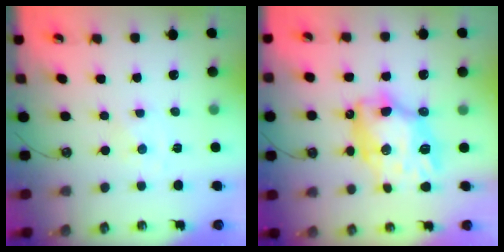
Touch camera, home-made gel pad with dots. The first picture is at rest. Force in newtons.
{"total": 14.9, "press": 14.9, "slide": 1.5}